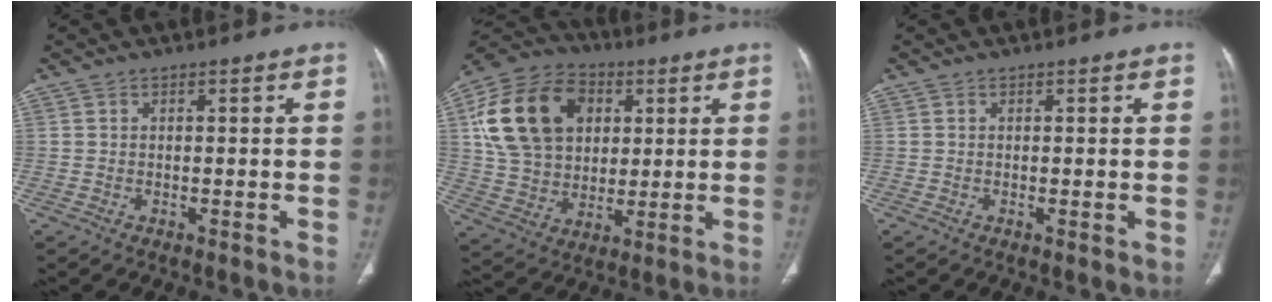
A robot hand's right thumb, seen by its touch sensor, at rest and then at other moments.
{"total": 20.9, "force": [5.5, 15.8, 12.6], "torque": [-0.222, 0.011, 0.101]}
{"total": 0.6, "force": [0.0, 0.1, 0.6], "torque": [-0.016, -0.005, -0.001]}